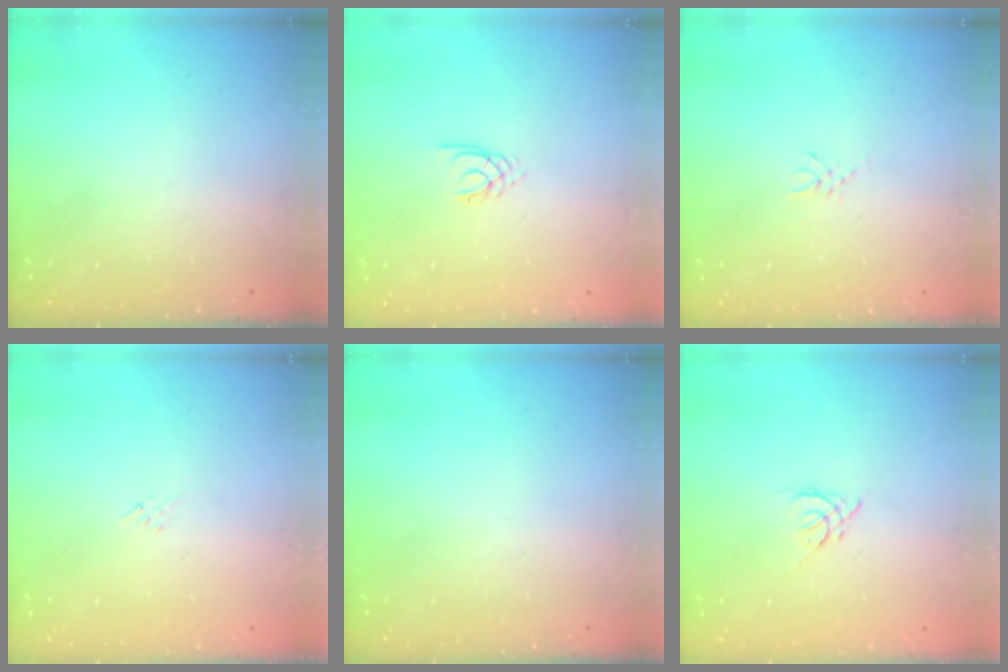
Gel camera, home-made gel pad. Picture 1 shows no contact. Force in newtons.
{"total": 2.1, "press": 2.0, "slide": 0.4}
{"total": 2.7, "press": 2.7, "slide": 0.4}
{"total": 1.8, "press": 1.8, "slide": 0.5}
{"total": 0.0}
{"total": 2.6, "press": 2.5, "slide": 0.6}